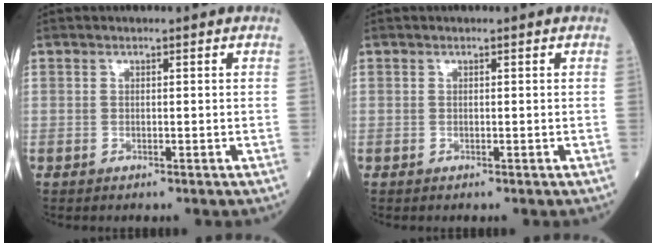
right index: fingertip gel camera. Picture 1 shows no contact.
{"total": 0.0}